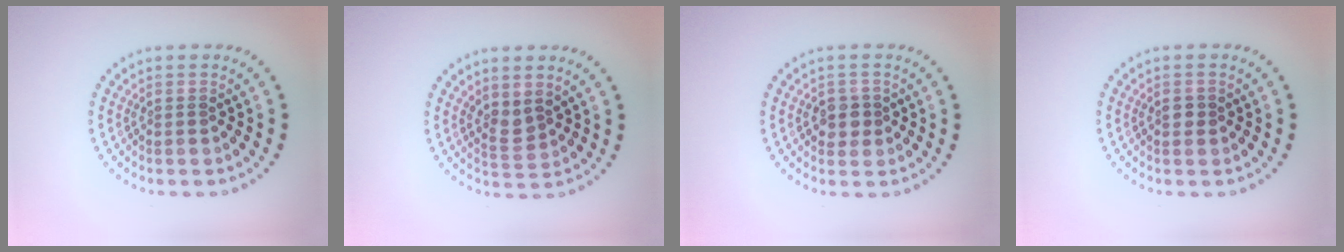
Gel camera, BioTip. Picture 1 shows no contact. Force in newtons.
{"total": 1.8, "press": 1.4, "slide": 1.1}
{"total": 1.9, "press": 1.8, "slide": 0.7}
{"total": 0.9, "press": 0.9, "slide": 0.2}